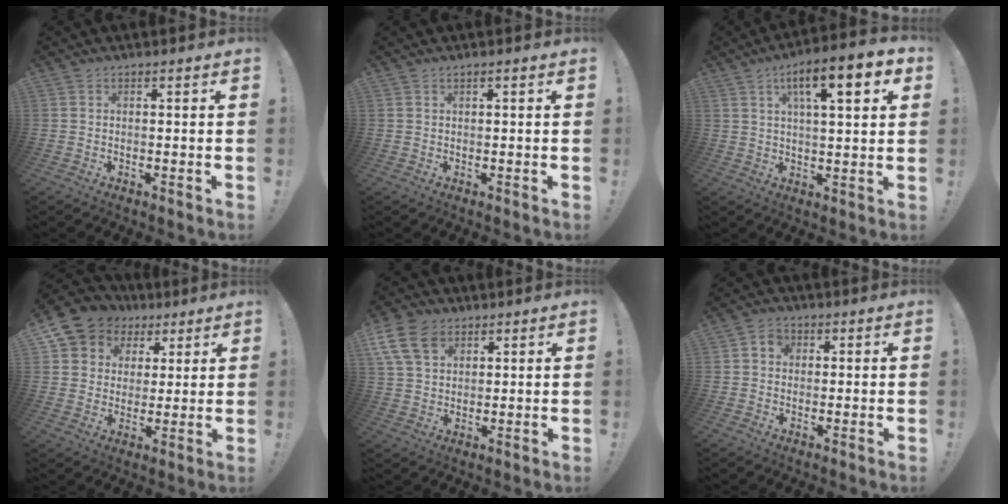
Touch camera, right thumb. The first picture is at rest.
{"total": 0.9, "force": [0.4, -0.1, 0.7], "torque": [-0.007, -0.003, 0.005]}
{"total": 12.8, "force": [5.1, 3.4, 11.3], "torque": [-0.160, -0.011, 0.072]}
{"total": 8.2, "force": [3.9, 7.0, 1.8], "torque": [-0.031, -0.028, 0.082]}
{"total": 12.1, "force": [5.8, 8.2, 6.7], "torque": [-0.129, -0.022, 0.114]}
{"total": 3.3, "force": [0.7, 2.8, 1.6], "torque": [-0.030, 0.007, 0.014]}